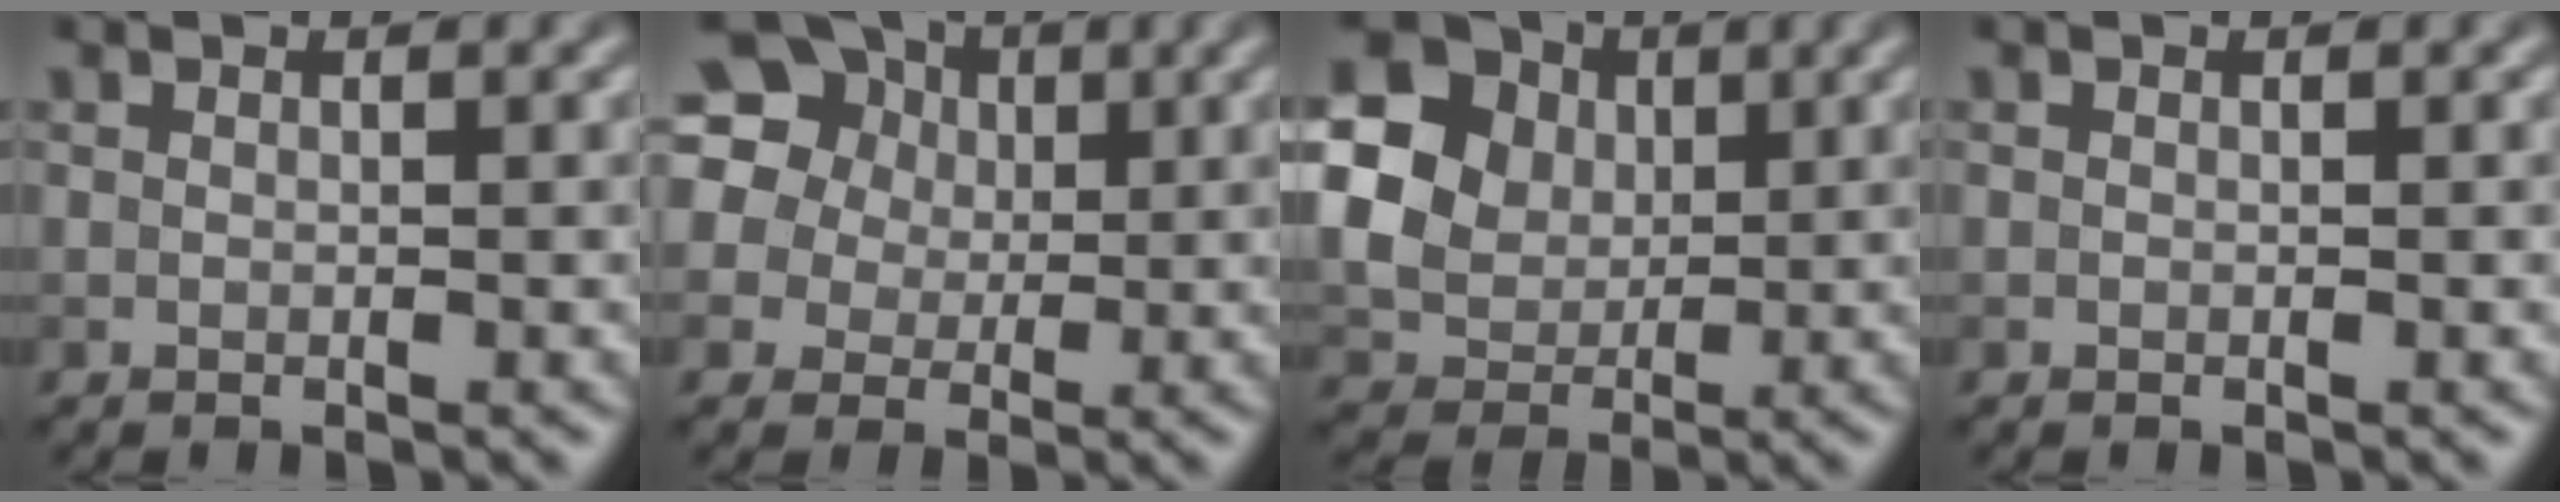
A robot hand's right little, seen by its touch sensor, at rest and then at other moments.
{"total": 17.5, "force": [7.8, 14.1, 6.9], "torque": [-0.196, 0.062, 0.114]}
{"total": 20.4, "force": [5.9, 18.0, 7.5], "torque": [-0.224, 0.028, 0.086]}
{"total": 0.0}